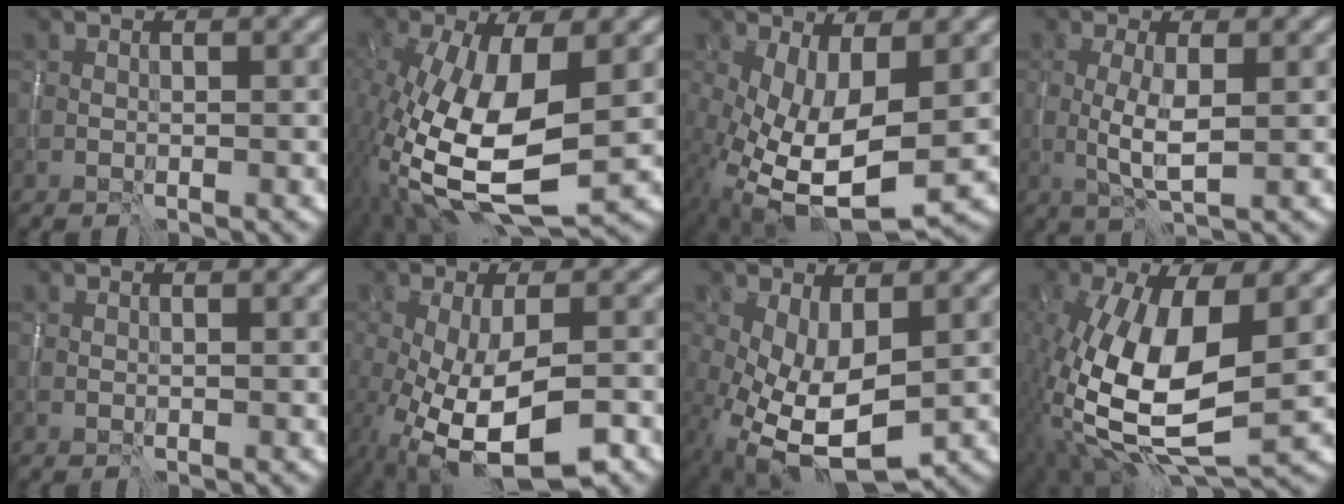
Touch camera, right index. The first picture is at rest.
{"total": 12.4, "force": [-1.7, 5.4, 11.1], "torque": [-0.232, -0.017, -0.030]}
{"total": 10.2, "force": [-2.4, 4.3, 8.9], "torque": [-0.182, -0.025, -0.030]}
{"total": 3.3, "force": [-0.2, 0.7, 3.2], "torque": [-0.067, -0.002, -0.003]}
{"total": 0.0}
{"total": 10.2, "force": [-4.2, 3.9, 8.5], "torque": [-0.168, -0.025, -0.059]}
{"total": 7.6, "force": [-1.7, 3.6, 6.4], "torque": [-0.144, -0.019, -0.021]}
{"total": 12.3, "force": [-1.0, 5.7, 10.8], "torque": [-0.228, -0.012, -0.019]}